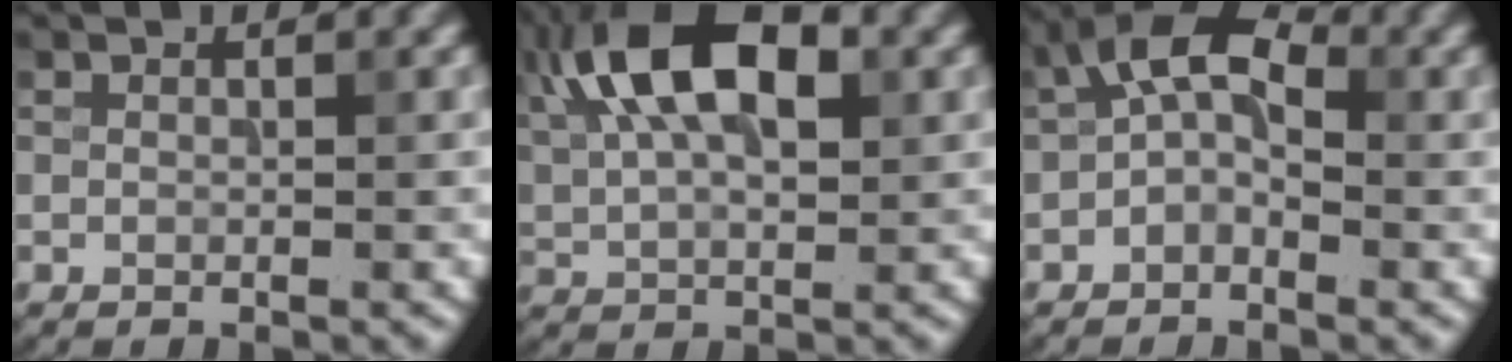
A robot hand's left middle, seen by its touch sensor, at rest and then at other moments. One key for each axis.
{"total": 11.2, "fx": 4.1, "fy": 5.6, "fz": 8.8, "tx": -0.160, "ty": 0.028, "tz": 0.056}
{"total": 4.6, "fx": -0.2, "fy": 2.8, "fz": 3.7, "tx": -0.064, "ty": 0.018, "tz": -0.018}